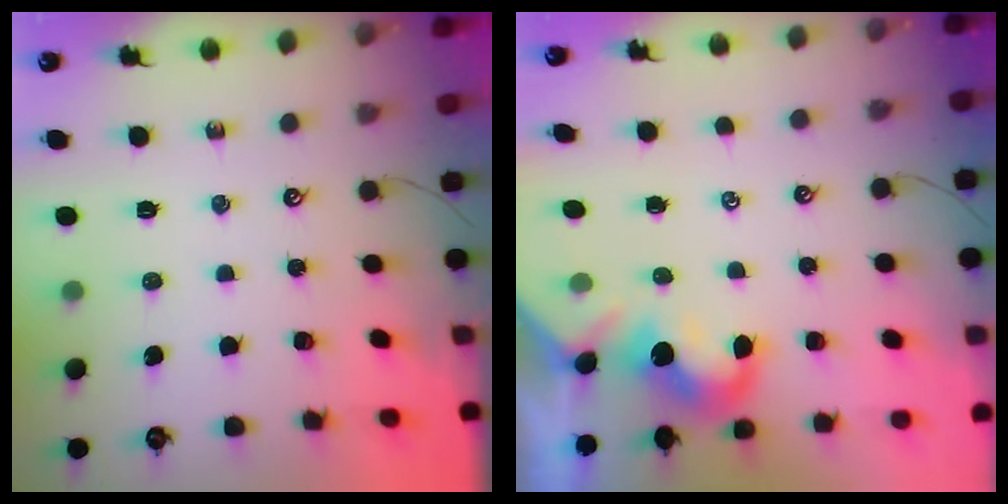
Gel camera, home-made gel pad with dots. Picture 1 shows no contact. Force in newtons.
{"total": 1.4, "press": 1.2, "slide": 0.7}